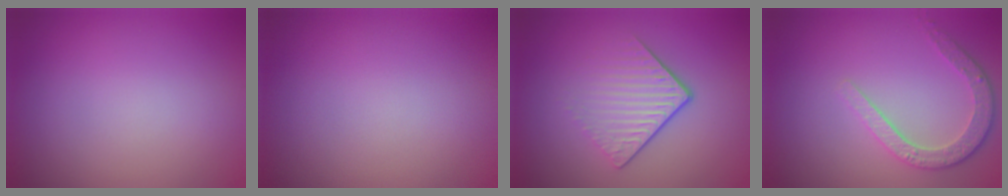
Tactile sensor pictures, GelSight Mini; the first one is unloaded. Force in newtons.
{"total": 0.0}
{"total": 4.2, "press": 2.5, "slide": 3.4}
{"total": 3.5, "press": 2.8, "slide": 2.1}